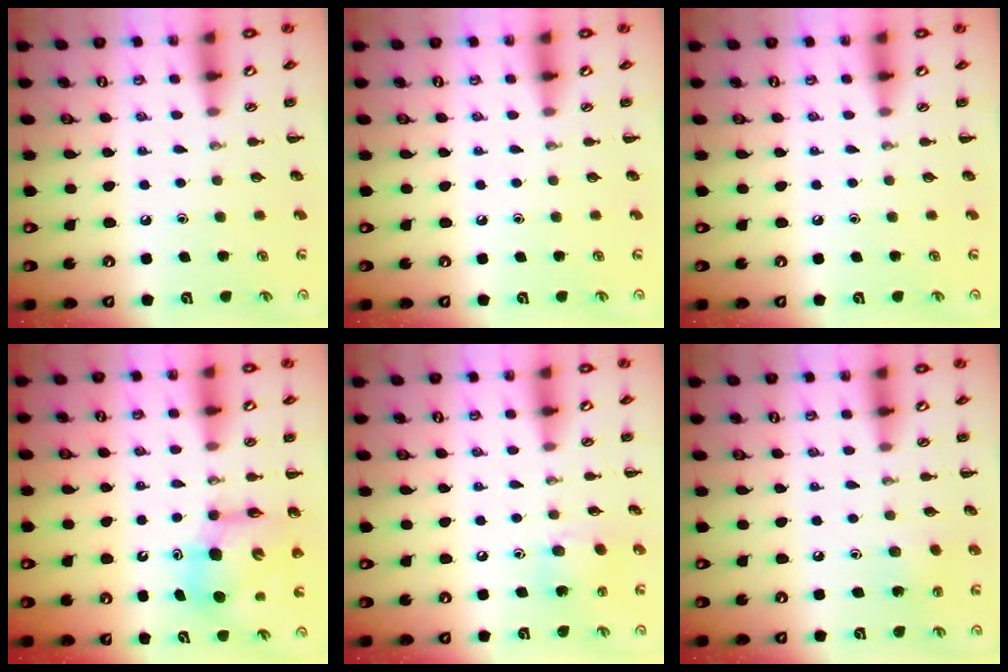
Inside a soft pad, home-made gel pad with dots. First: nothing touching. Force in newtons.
{"total": 0.0}
{"total": 0.0}
{"total": 8.2, "press": 7.9, "slide": 2.5}
{"total": 7.2, "press": 7.2, "slide": 0.8}
{"total": 2.6, "press": 2.5, "slide": 0.7}